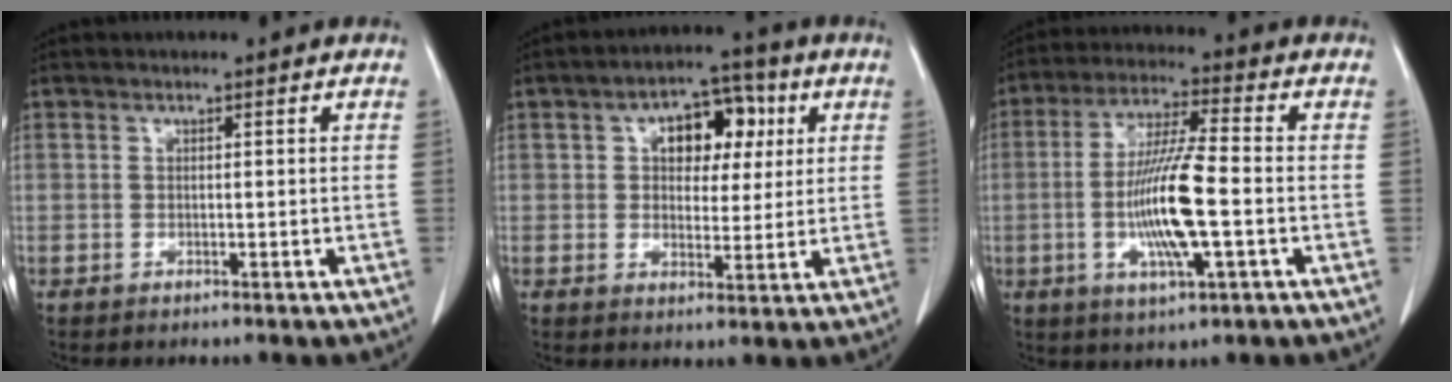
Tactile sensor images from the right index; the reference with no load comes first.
{"total": 8.6, "force": [2.7, 5.1, 6.4], "torque": [-0.086, 0.028, 0.041]}
{"total": 12.4, "force": [-2.4, 1.1, 12.1], "torque": [-0.237, -0.007, -0.047]}